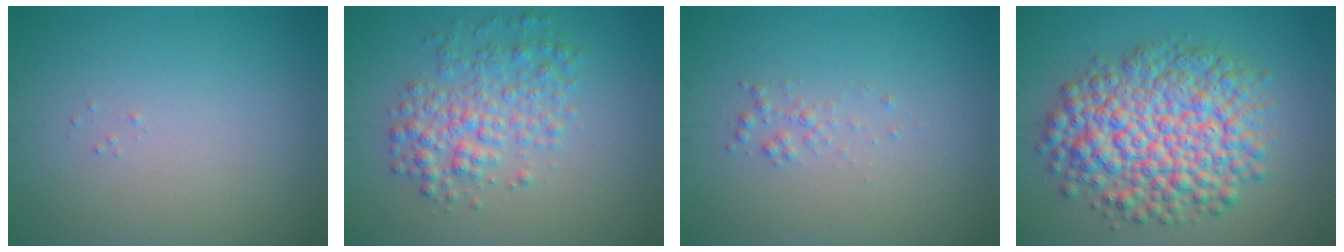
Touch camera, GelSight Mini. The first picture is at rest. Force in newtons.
{"total": 4.2, "press": 4.2, "slide": 0.1}
{"total": 0.9, "press": 0.9, "slide": 0.0}
{"total": 9.5, "press": 9.5, "slide": 0.3}